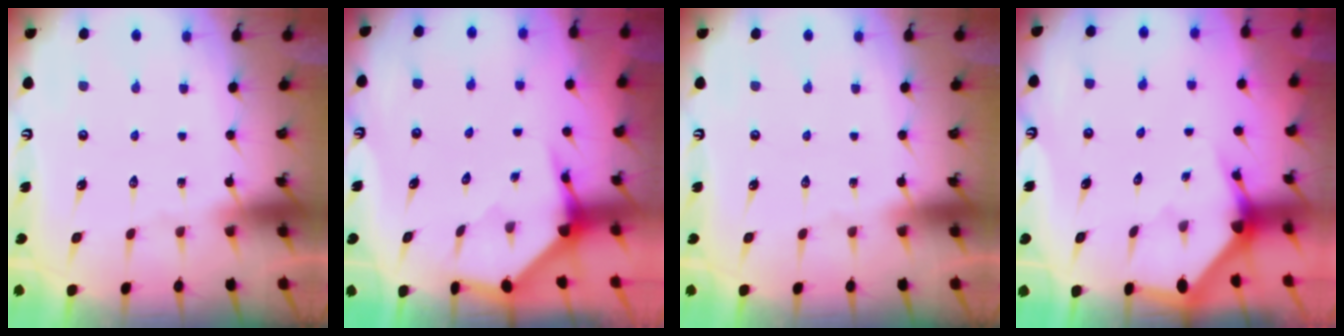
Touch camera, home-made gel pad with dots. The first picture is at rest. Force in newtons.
{"total": 4.0, "press": 3.9, "slide": 0.4}
{"total": 0.0}
{"total": 3.1, "press": 3.1, "slide": 0.2}